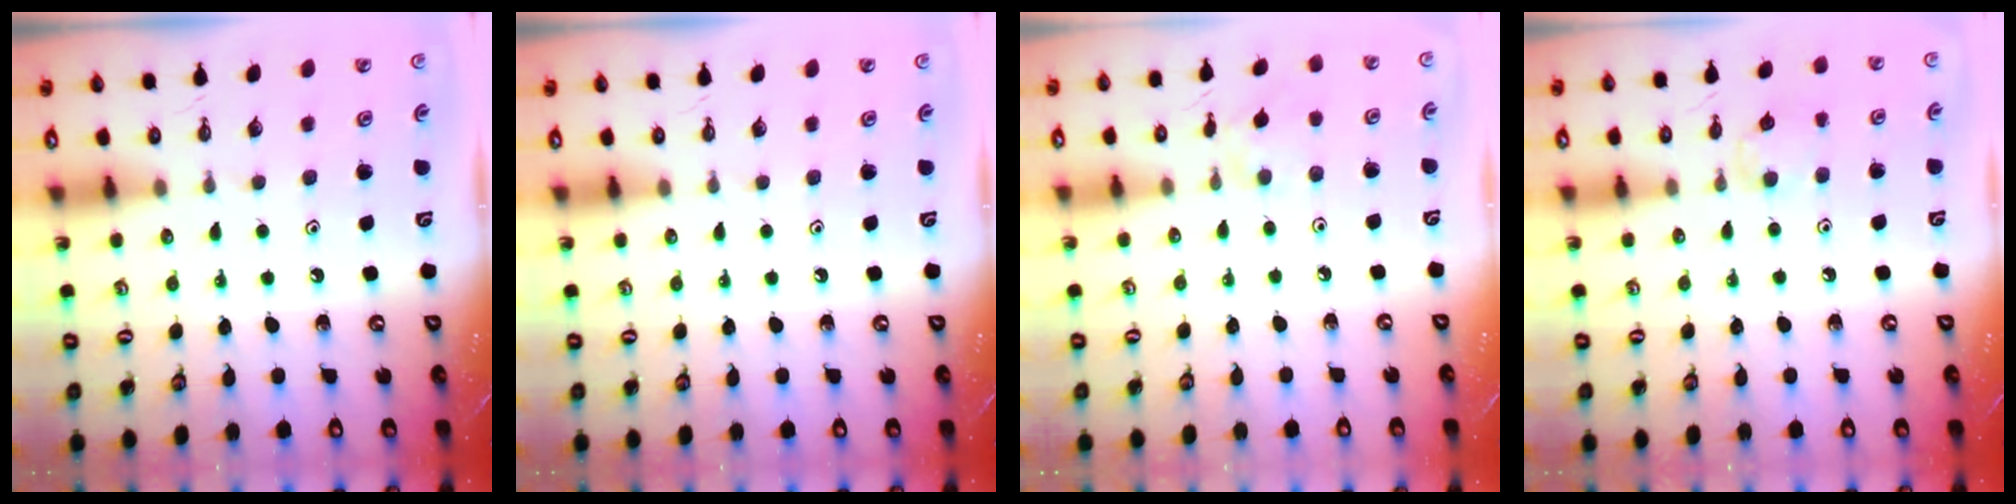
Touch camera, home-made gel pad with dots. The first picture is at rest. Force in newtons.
{"total": 0.0}
{"total": 3.0, "press": 2.9, "slide": 0.6}
{"total": 5.9, "press": 5.8, "slide": 1.0}